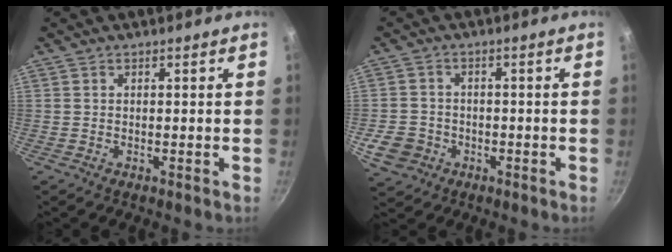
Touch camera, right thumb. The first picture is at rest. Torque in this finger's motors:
{"motor_torque": [0.86, 0.55, -0.19, 0.05, -0.01]}